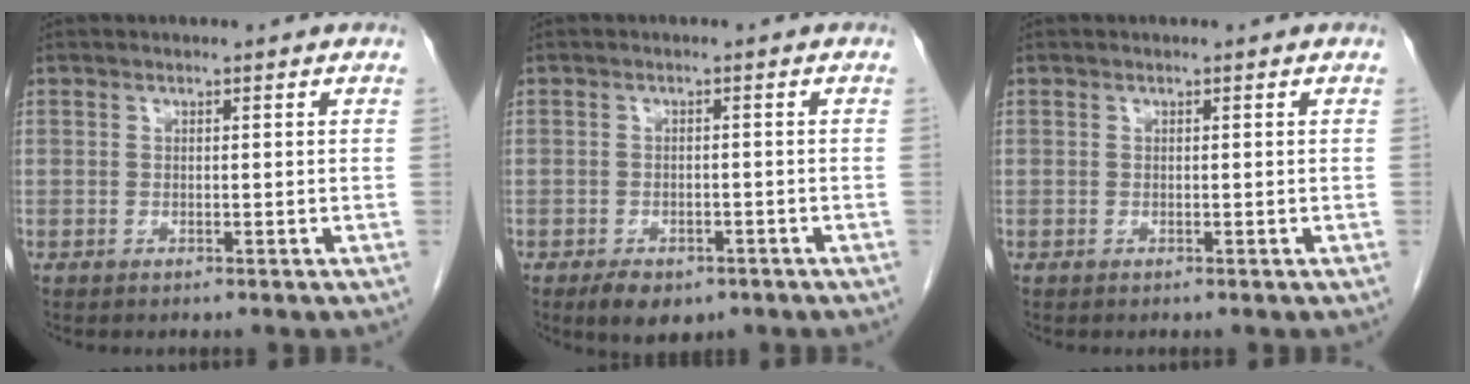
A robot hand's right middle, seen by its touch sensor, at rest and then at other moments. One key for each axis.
{"total": 5.2, "fx": -3.5, "fy": 2.7, "fz": 2.7, "tx": -0.042, "ty": -0.005, "tz": -0.046}
{"total": 0.0}